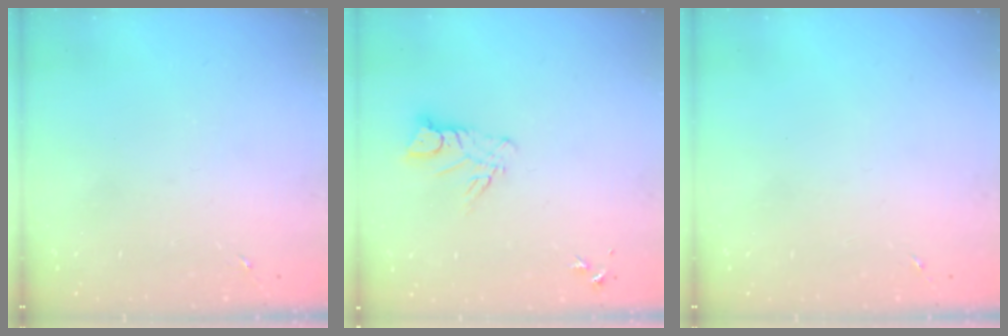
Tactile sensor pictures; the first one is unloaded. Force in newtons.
{"total": 7.0, "press": 7.0, "slide": 0.7}
{"total": 0.0}